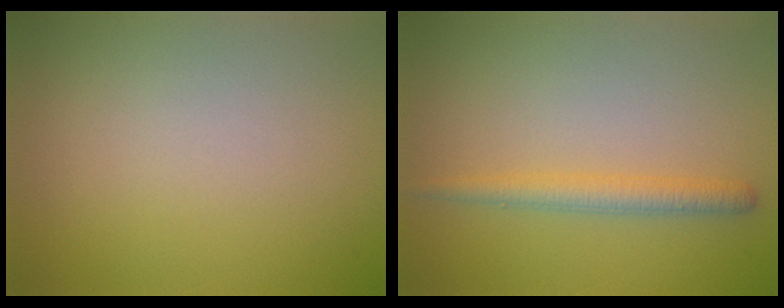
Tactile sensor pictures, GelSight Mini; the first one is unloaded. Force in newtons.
{"total": 2.3, "press": 2.3, "slide": 0.1}